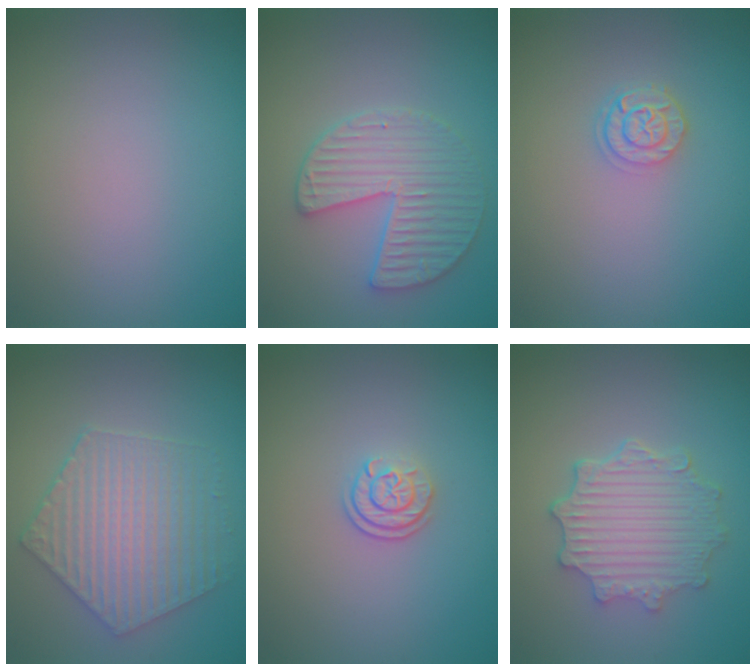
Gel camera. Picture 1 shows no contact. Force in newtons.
{"total": 4.0, "press": 3.8, "slide": 1.3}
{"total": 2.4, "press": 2.0, "slide": 1.3}
{"total": 5.0, "press": 4.3, "slide": 2.6}
{"total": 2.3, "press": 1.7, "slide": 1.5}
{"total": 4.9, "press": 4.0, "slide": 2.9}